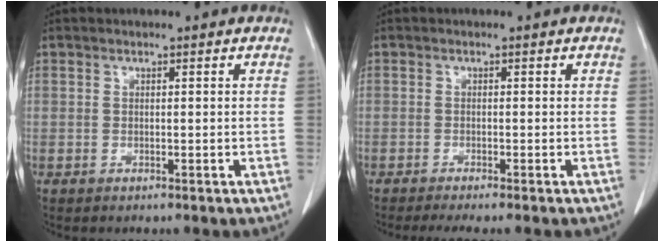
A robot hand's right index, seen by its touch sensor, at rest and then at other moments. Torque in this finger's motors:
{"motor_torque": [0.43, -0.40, 0.13, 0.05]}